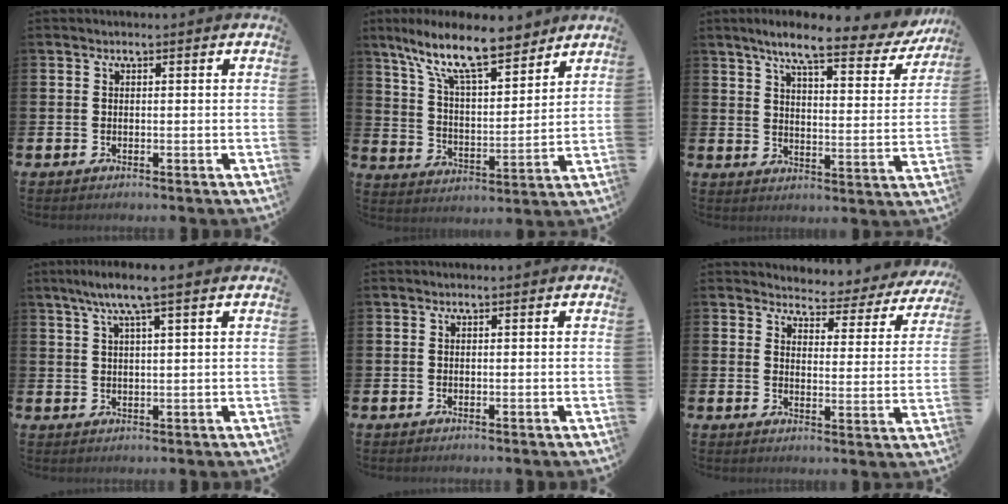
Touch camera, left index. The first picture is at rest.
{"total": 12.4, "force": [10.1, 3.0, 6.5], "torque": [-0.145, -0.048, 0.176]}
{"total": 8.1, "force": [6.7, 1.3, 4.4], "torque": [-0.086, -0.042, 0.106]}
{"total": 4.8, "force": [3.5, 0.1, 3.2], "torque": [-0.071, -0.002, 0.061]}
{"total": 0.0}
{"total": 3.7, "force": [3.6, 1.0, 0.3], "torque": [-0.018, -0.036, 0.055]}